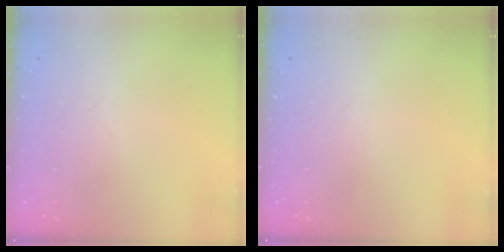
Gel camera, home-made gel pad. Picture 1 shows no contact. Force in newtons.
{"total": 0.0}